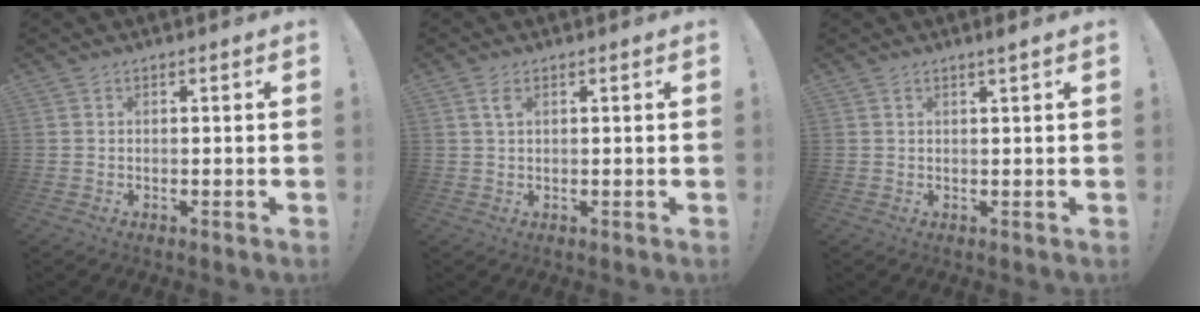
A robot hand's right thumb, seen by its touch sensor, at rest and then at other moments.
{"total": 2.4, "force": [0.9, 1.0, 2.0], "torque": [-0.039, 0.002, 0.016]}
{"total": 1.8, "force": [1.1, -0.3, 1.4], "torque": [-0.027, -0.001, 0.018]}